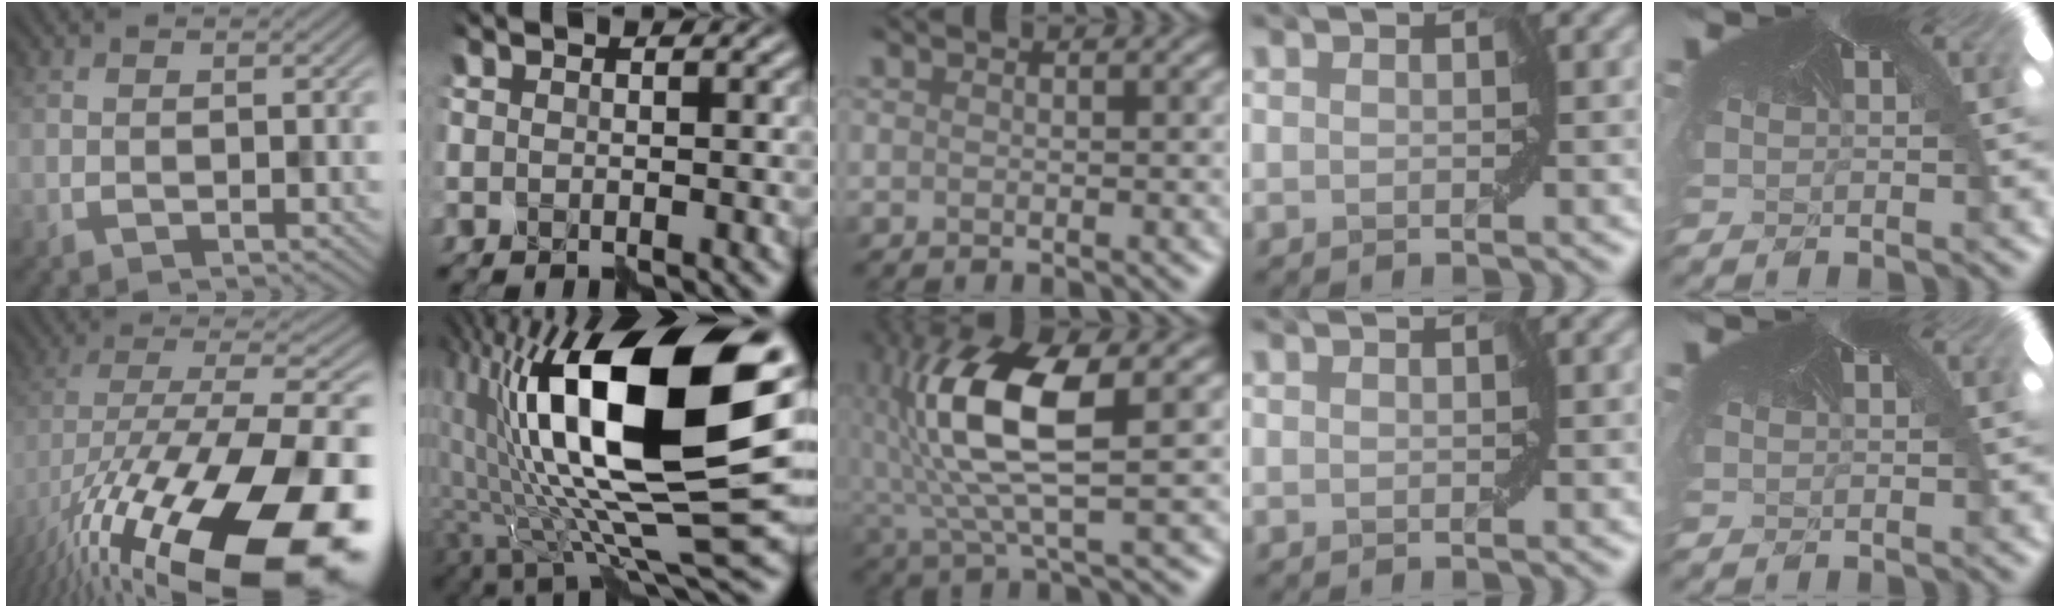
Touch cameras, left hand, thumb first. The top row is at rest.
{"thumb": {"total": 19.1, "force": [-10.0, 7.7, 14.3], "torque": [-0.256, -0.050, -0.134]}, "index": {"total": 18.2, "force": [4.9, 6.2, 16.4], "torque": [-0.283, 0.008, 0.076]}, "middle": {"total": 8.9, "force": [1.7, 2.3, 8.4], "torque": [-0.183, 0.013, 0.035]}}